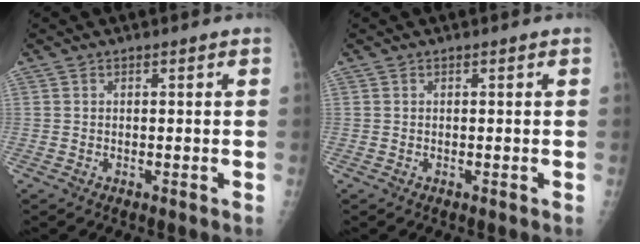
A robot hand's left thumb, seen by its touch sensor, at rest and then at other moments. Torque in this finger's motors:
{"motor_torque": [0.01, 0.01, -0.03, -0.02, 0.00]}